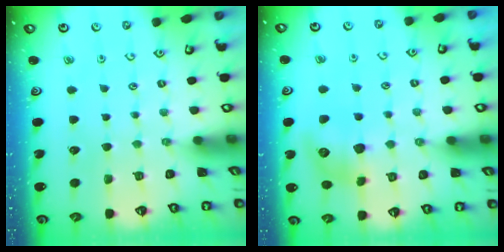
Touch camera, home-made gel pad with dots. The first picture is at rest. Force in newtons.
{"total": 10.7, "press": 10.7, "slide": 0.7}